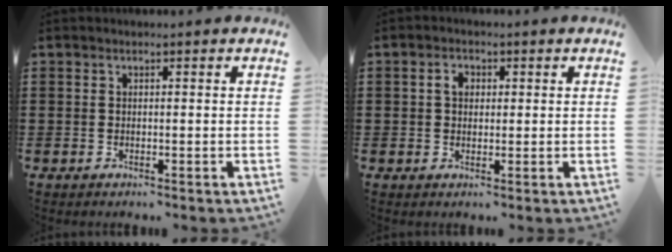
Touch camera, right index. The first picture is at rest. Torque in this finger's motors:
{"motor_torque": [0.23, -0.17, 0.07, 0.05]}